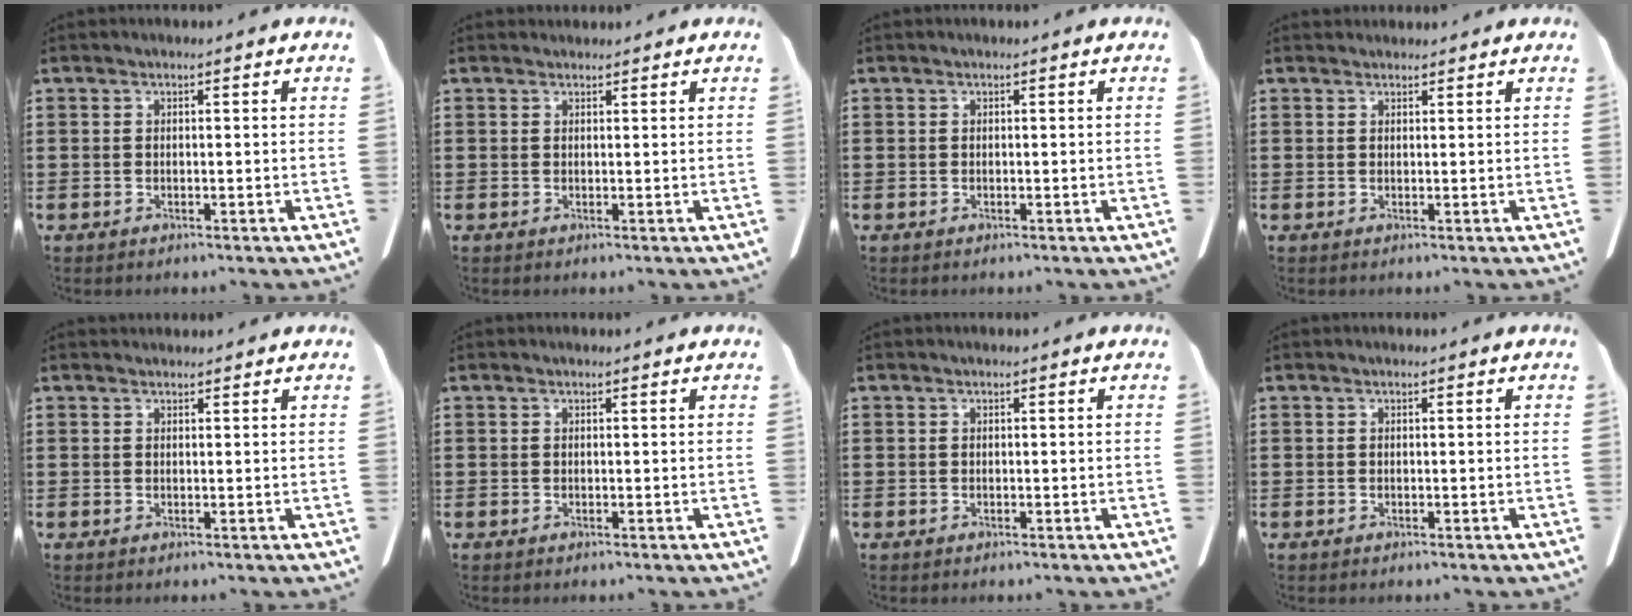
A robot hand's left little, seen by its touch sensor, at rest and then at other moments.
{"total": 0.9, "force": [0.9, 0.2, 0.0], "torque": [0.007, -0.001, 0.014]}
{"total": 0.0}
{"total": 1.1, "force": [1.1, 0.3, 0.0], "torque": [0.007, 0.000, 0.019]}
{"total": 0.9, "force": [0.8, 0.2, 0.0], "torque": [0.007, -0.001, 0.014]}
{"total": 0.0}
{"total": 0.0}
{"total": 0.0}